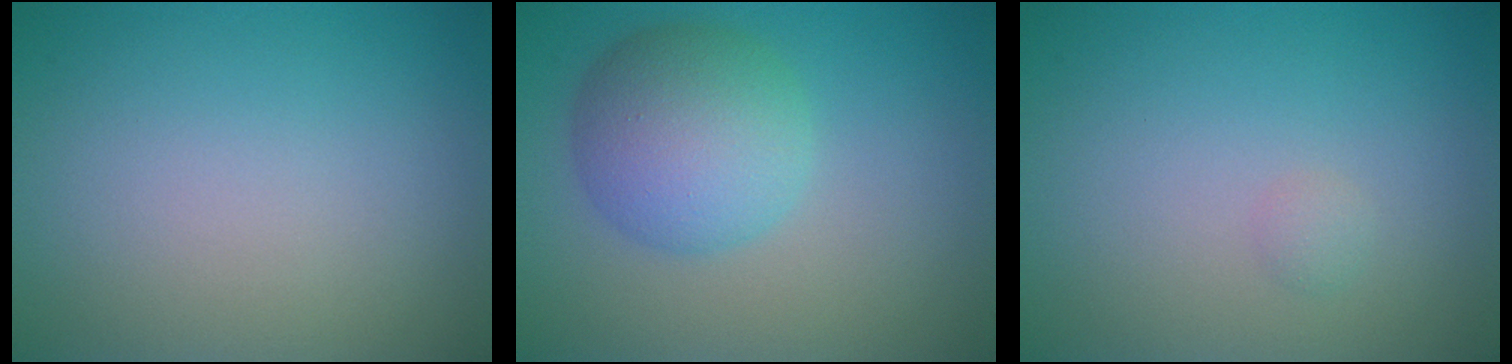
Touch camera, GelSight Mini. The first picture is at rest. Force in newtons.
{"total": 6.0, "press": 6.0, "slide": 0.1}
{"total": 0.6, "press": 0.6, "slide": 0.1}